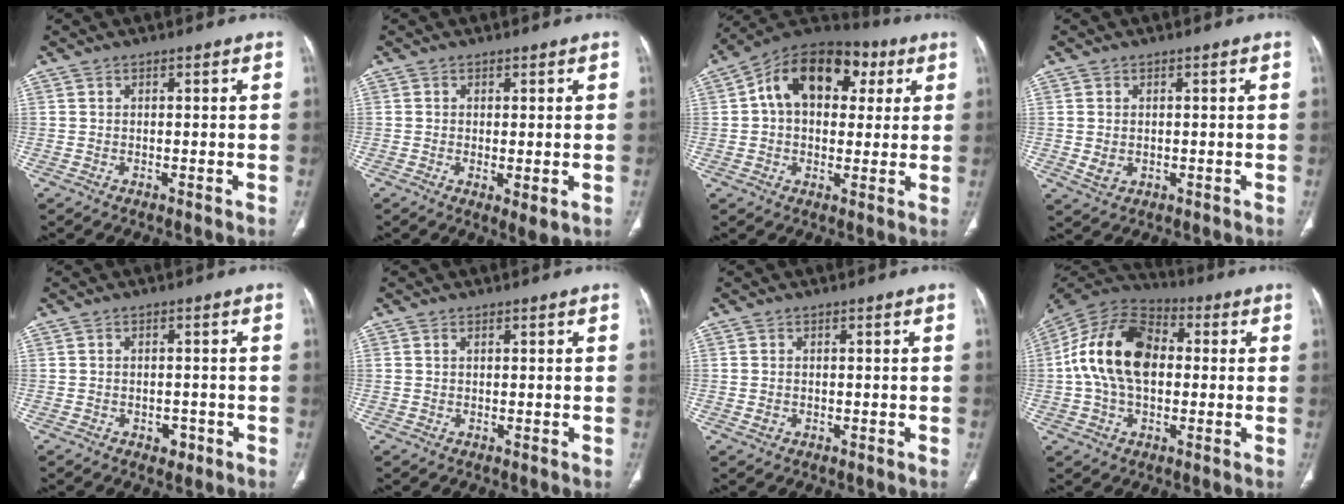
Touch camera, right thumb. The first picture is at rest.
{"total": 6.1, "force": [-1.5, 2.2, 5.5], "torque": [-0.090, -0.021, -0.016]}
{"total": 18.2, "force": [5.0, 12.7, 12.1], "torque": [-0.153, 0.029, 0.069]}
{"total": 2.7, "force": [-0.1, 2.1, 1.8], "torque": [-0.036, -0.003, 0.007]}
{"total": 2.4, "force": [-1.1, 1.7, 1.2], "torque": [-0.008, 0.005, -0.010]}
{"total": 0.5, "force": [0.2, 0.3, 0.4], "torque": [-0.010, 0.006, 0.005]}
{"total": 1.4, "force": [-0.2, 1.1, 0.7], "torque": [-0.016, 0.005, 0.001]}
{"total": 18.1, "force": [1.2, 11.7, 13.8], "torque": [-0.250, 0.030, 0.013]}